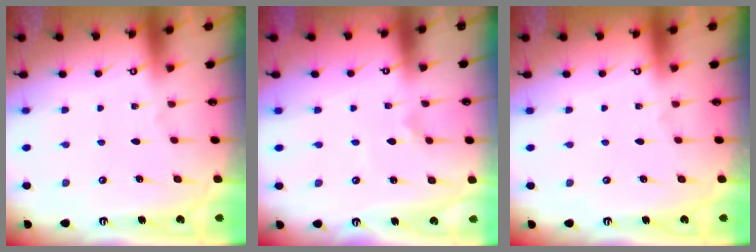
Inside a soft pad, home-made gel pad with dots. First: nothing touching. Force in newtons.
{"total": 1.3, "press": 1.3, "slide": 0.3}
{"total": 0.0}